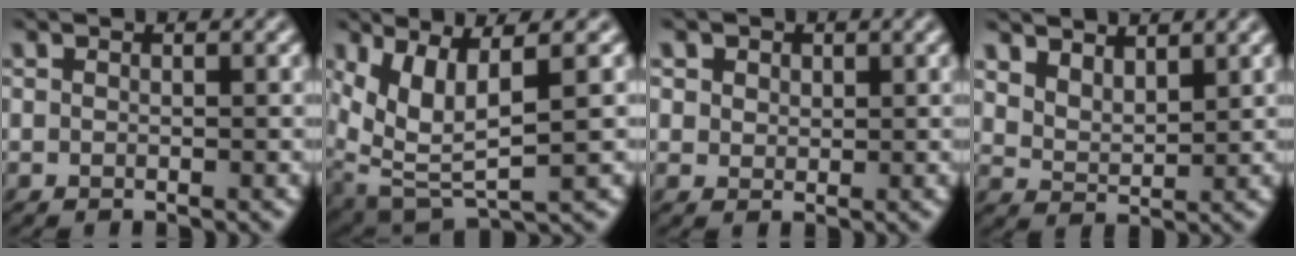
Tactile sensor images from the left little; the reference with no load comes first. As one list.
[{"total": 6.2, "force": [1.8, 1.8, 5.6], "torque": [-0.129, -0.001, 0.041]}, {"total": 3.4, "force": [1.8, 2.4, 1.5], "torque": [-0.044, 0.007, 0.025]}, {"total": 3.4, "force": [2.7, 1.4, 1.5], "torque": [-0.041, -0.002, 0.055]}]